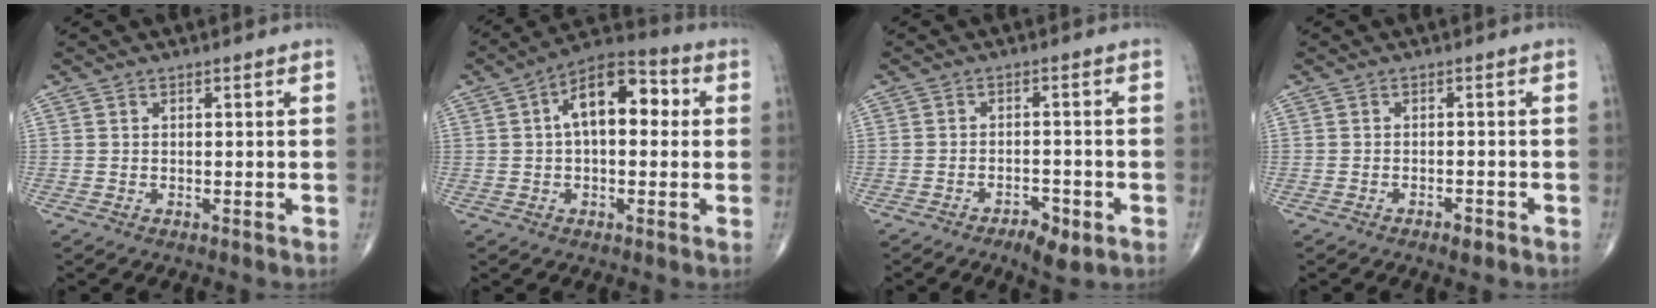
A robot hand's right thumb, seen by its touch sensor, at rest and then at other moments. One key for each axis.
{"total": 12.4, "fx": 2.1, "fy": 6.6, "fz": 10.3, "tx": -0.148, "ty": 0.033, "tz": 0.020}
{"total": 4.6, "fx": -2.6, "fy": 1.8, "fz": 3.2, "tx": -0.047, "ty": 0.011, "tz": -0.037}
{"total": 1.8, "fx": -1.3, "fy": 0.6, "fz": 1.1, "tx": -0.022, "ty": 0.004, "tz": -0.020}